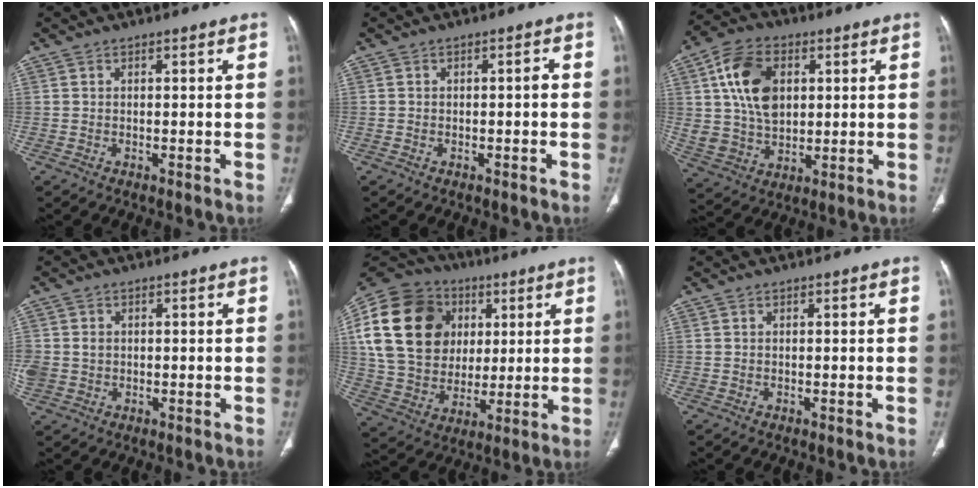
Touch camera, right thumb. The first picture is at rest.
{"total": 1.1, "force": [-0.4, 0.5, 1.0], "torque": [-0.013, 0.009, -0.008]}
{"total": 14.7, "force": [3.9, 10.2, 9.8], "torque": [-0.155, -0.003, 0.074]}
{"total": 4.2, "force": [0.1, 3.6, 2.2], "torque": [-0.057, 0.008, 0.012]}
{"total": 24.4, "force": [6.5, 18.9, 14.0], "torque": [-0.262, 0.021, 0.123]}
{"total": 0.0}